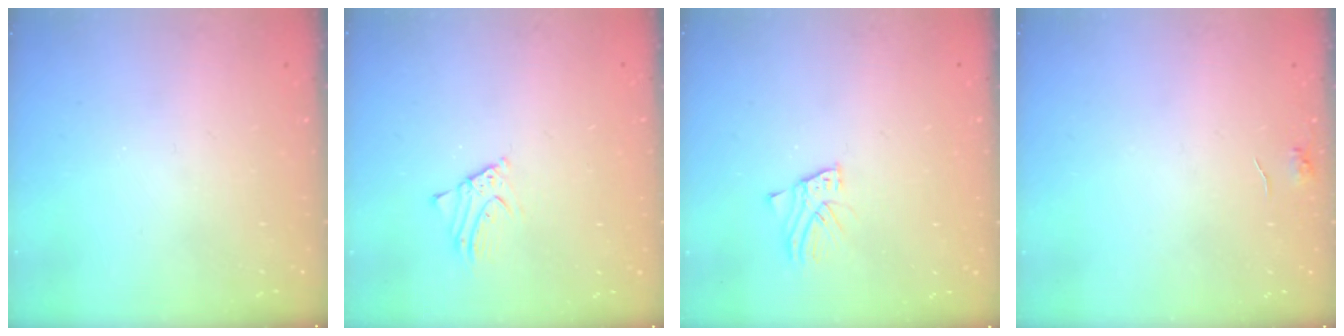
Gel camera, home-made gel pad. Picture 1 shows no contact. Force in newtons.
{"total": 2.4, "press": 2.4, "slide": 0.1}
{"total": 3.7, "press": 3.7, "slide": 0.2}
{"total": 3.9, "press": 3.8, "slide": 0.5}